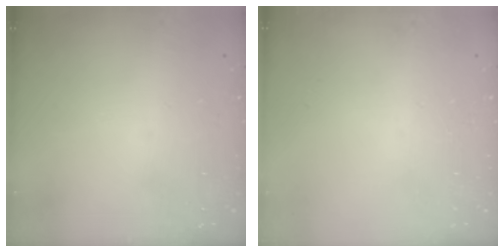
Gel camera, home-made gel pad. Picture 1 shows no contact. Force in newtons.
{"total": 0.0}